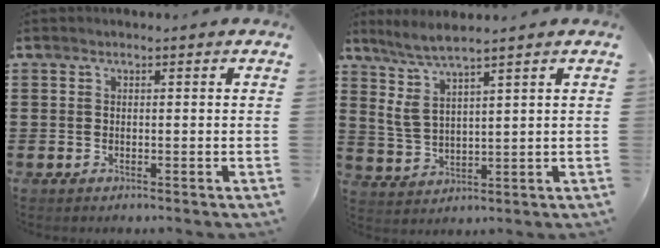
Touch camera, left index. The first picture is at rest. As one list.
[{"total": 5.9, "force": [3.9, 1.3, 4.2], "torque": [-0.099, -0.008, 0.068]}]